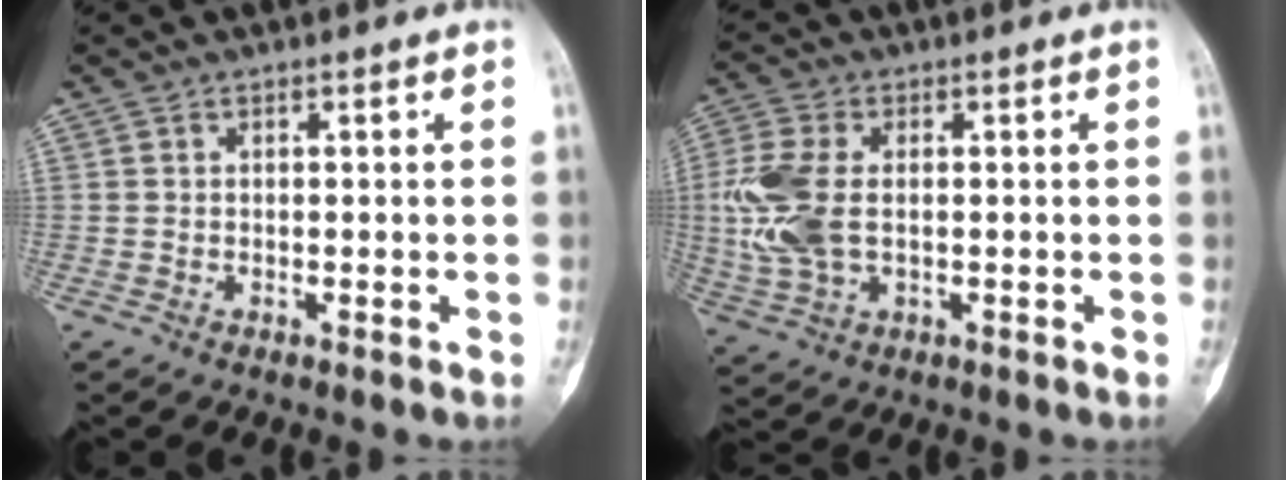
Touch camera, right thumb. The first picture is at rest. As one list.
[{"total": 11.1, "force": [0.2, 6.7, 8.9], "torque": [-0.217, 0.003, 0.008]}]